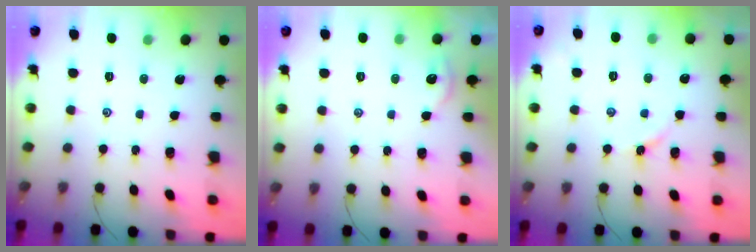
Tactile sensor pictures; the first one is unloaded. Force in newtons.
{"total": 1.2, "press": 1.2, "slide": 0.2}
{"total": 2.9, "press": 2.8, "slide": 0.4}